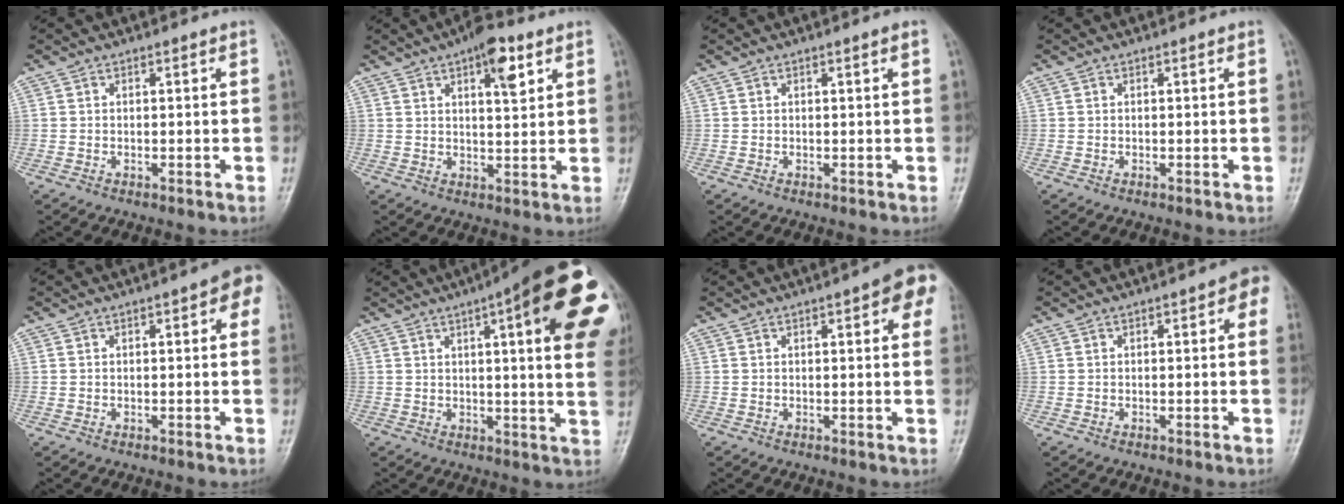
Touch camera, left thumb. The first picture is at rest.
{"total": 8.0, "force": [4.0, 2.9, 6.3], "torque": [-0.075, -0.014, 0.054]}
{"total": 0.6, "force": [0.3, -0.3, 0.4], "torque": [-0.009, 0.000, 0.003]}
{"total": 0.0}
{"total": 5.5, "force": [1.9, 1.8, 4.9], "torque": [-0.044, 0.009, 0.011]}
{"total": 24.3, "force": [8.7, 5.5, 22.0], "torque": [-0.221, 0.005, 0.105]}
{"total": 7.8, "force": [3.0, 2.1, 6.9], "torque": [-0.065, 0.003, 0.025]}
{"total": 4.3, "force": [1.2, 1.7, 3.7], "torque": [-0.031, 0.009, 0.005]}